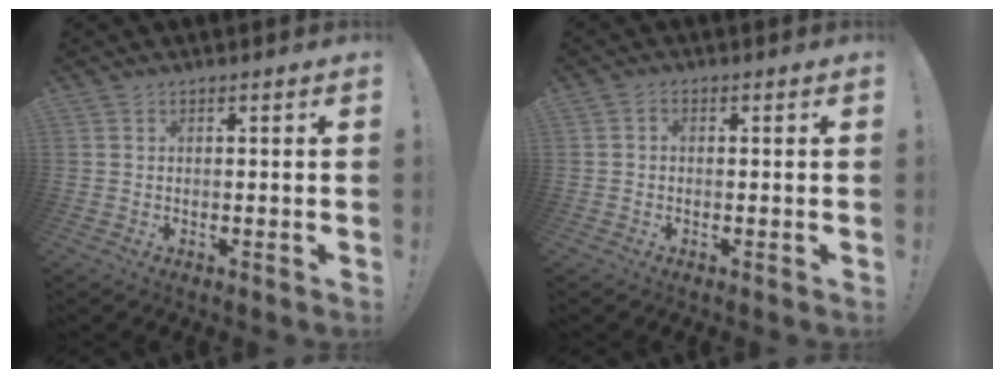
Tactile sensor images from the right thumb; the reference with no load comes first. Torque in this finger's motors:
{"motor_torque": [-0.31, -0.05, -0.31, 0.21, -0.02]}